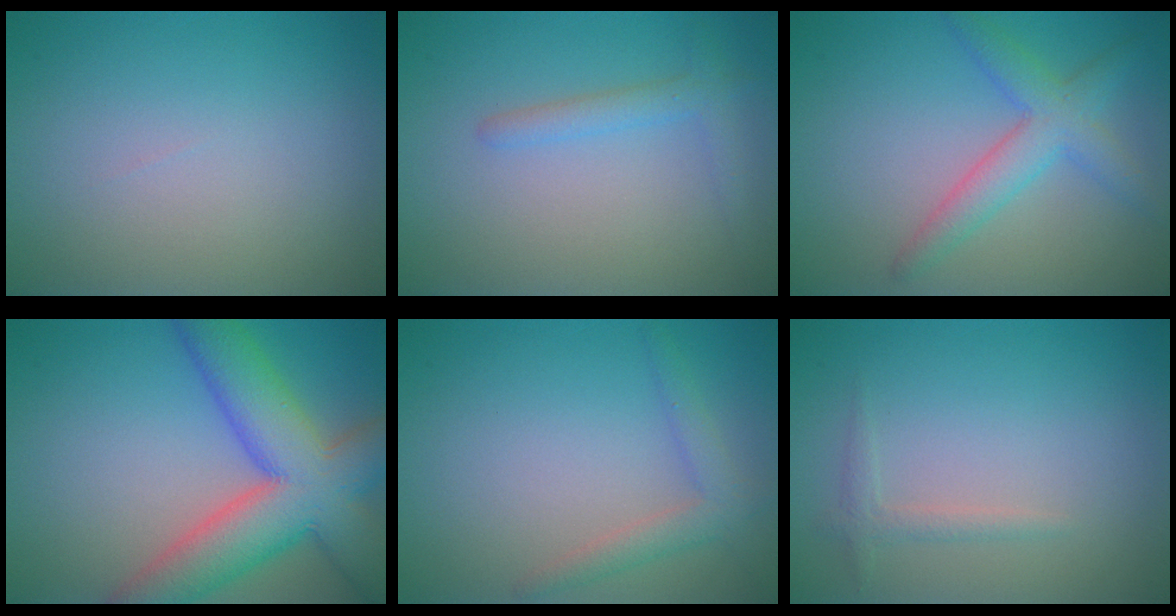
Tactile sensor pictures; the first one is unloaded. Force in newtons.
{"total": 1.9, "press": 1.9, "slide": 0.1}
{"total": 3.9, "press": 3.9, "slide": 0.2}
{"total": 10.7, "press": 10.7, "slide": 0.5}
{"total": 2.3, "press": 2.3, "slide": 0.1}
{"total": 1.2, "press": 1.2, "slide": 0.0}